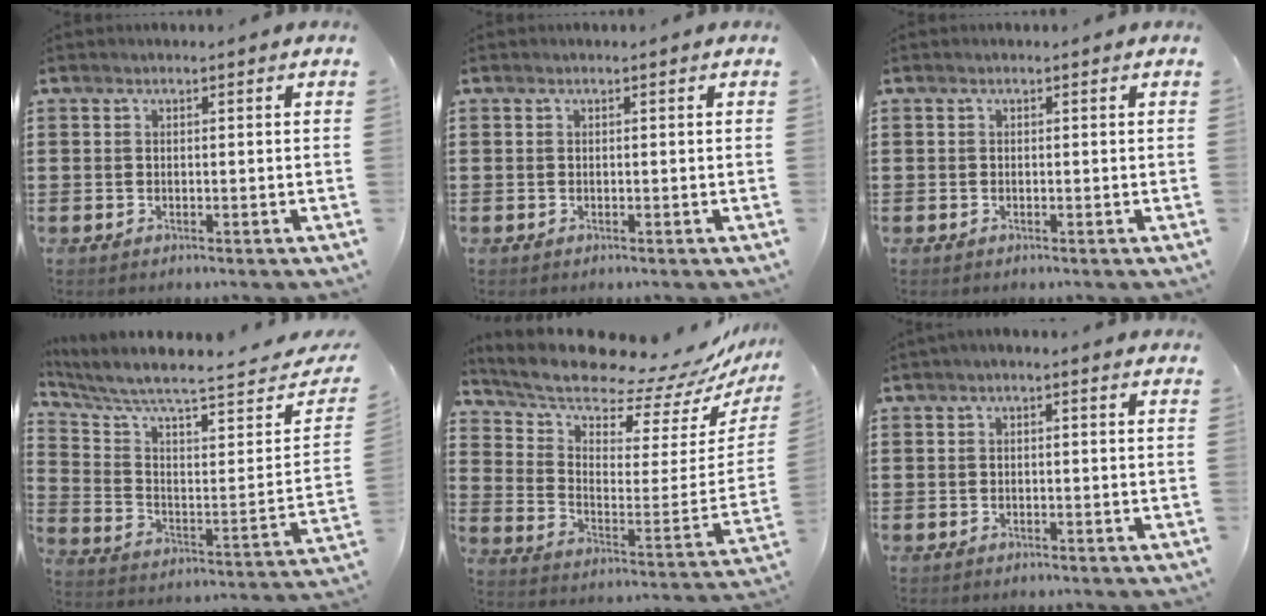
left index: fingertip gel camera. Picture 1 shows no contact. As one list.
[{"total": 0.0}, {"total": 0.0}, {"total": 6.1, "force": [5.1, 0.6, 3.2], "torque": [-0.090, -0.049, 0.084]}, {"total": 9.9, "force": [8.9, 1.5, 4.1], "torque": [-0.102, -0.085, 0.146]}, {"total": 0.9, "force": [-0.5, 0.2, 0.7], "torque": [-0.012, -0.002, -0.009]}]